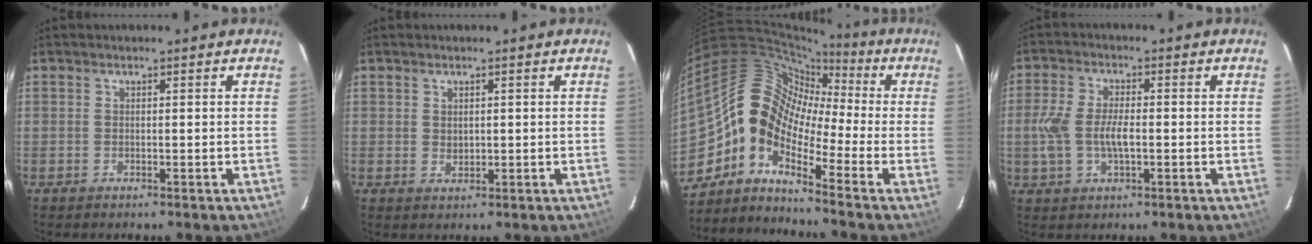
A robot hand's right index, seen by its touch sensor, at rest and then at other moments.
{"total": 1.7, "force": [0.5, 1.2, 1.0], "torque": [-0.014, 0.002, 0.011]}
{"total": 11.1, "force": [-4.1, 6.6, 7.9], "torque": [-0.124, 0.024, -0.107]}
{"total": 7.5, "force": [-0.9, 3.6, 6.6], "torque": [-0.140, 0.001, -0.017]}